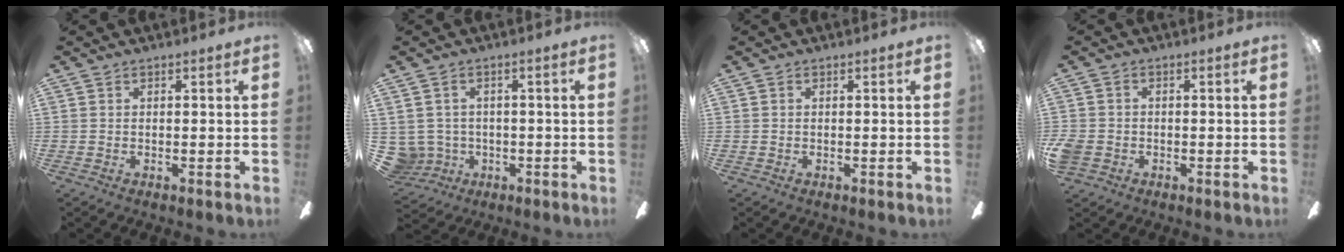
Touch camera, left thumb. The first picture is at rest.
{"total": 4.8, "force": [0.0, 4.8, 0.6], "torque": [-0.047, -0.005, 0.002]}
{"total": 0.0}
{"total": 3.5, "force": [-1.5, 2.8, 1.5], "torque": [-0.035, 0.008, -0.030]}